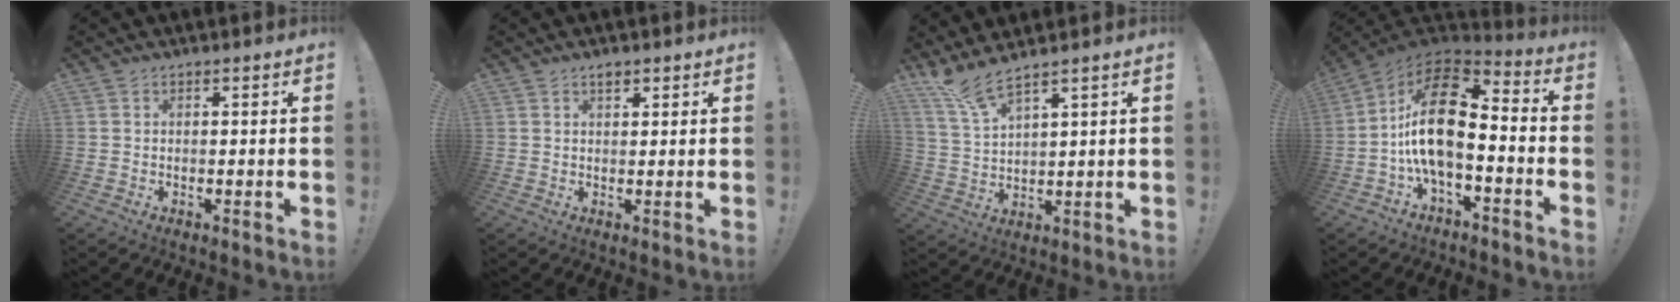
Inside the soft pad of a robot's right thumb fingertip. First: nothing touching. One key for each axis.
{"total": 1.8, "fx": 1.3, "fy": 0.8, "fz": 0.8, "tx": 0.000, "ty": -0.010, "tz": 0.021}
{"total": 7.1, "fx": 6.0, "fy": 0.7, "fz": 3.6, "tx": -0.085, "ty": -0.029, "tz": 0.112}
{"total": 18.5, "fx": -0.7, "fy": 9.4, "fz": 16.0, "tx": -0.298, "ty": 0.012, "tz": -0.010}